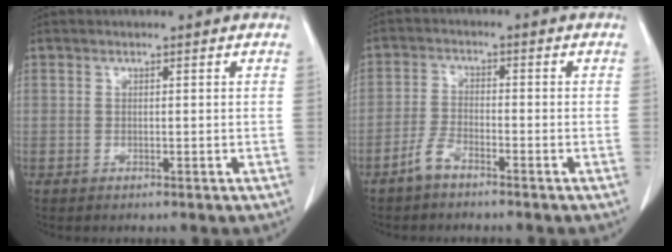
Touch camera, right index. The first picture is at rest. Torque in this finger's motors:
{"motor_torque": [-0.06, -0.11, -0.05, -0.01]}